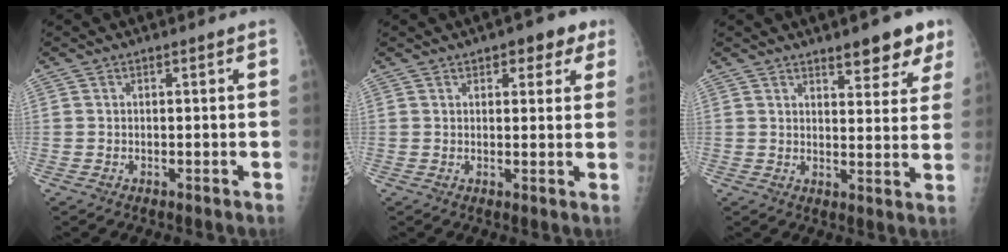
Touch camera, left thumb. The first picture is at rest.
{"total": 5.7, "force": [3.1, 2.9, 3.8], "torque": [-0.012, -0.006, 0.033]}
{"total": 8.2, "force": [5.7, 2.9, 5.2], "torque": [-0.035, -0.033, 0.074]}